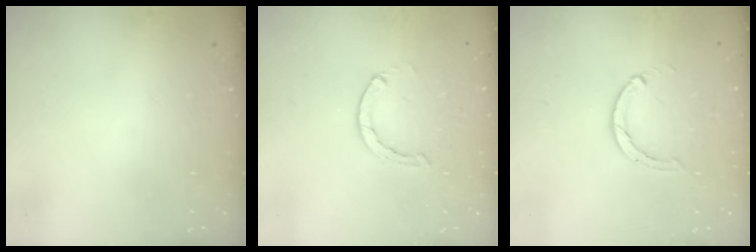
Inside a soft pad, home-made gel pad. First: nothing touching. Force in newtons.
{"total": 1.3, "press": 1.3, "slide": 0.3}
{"total": 2.0, "press": 2.0, "slide": 0.3}